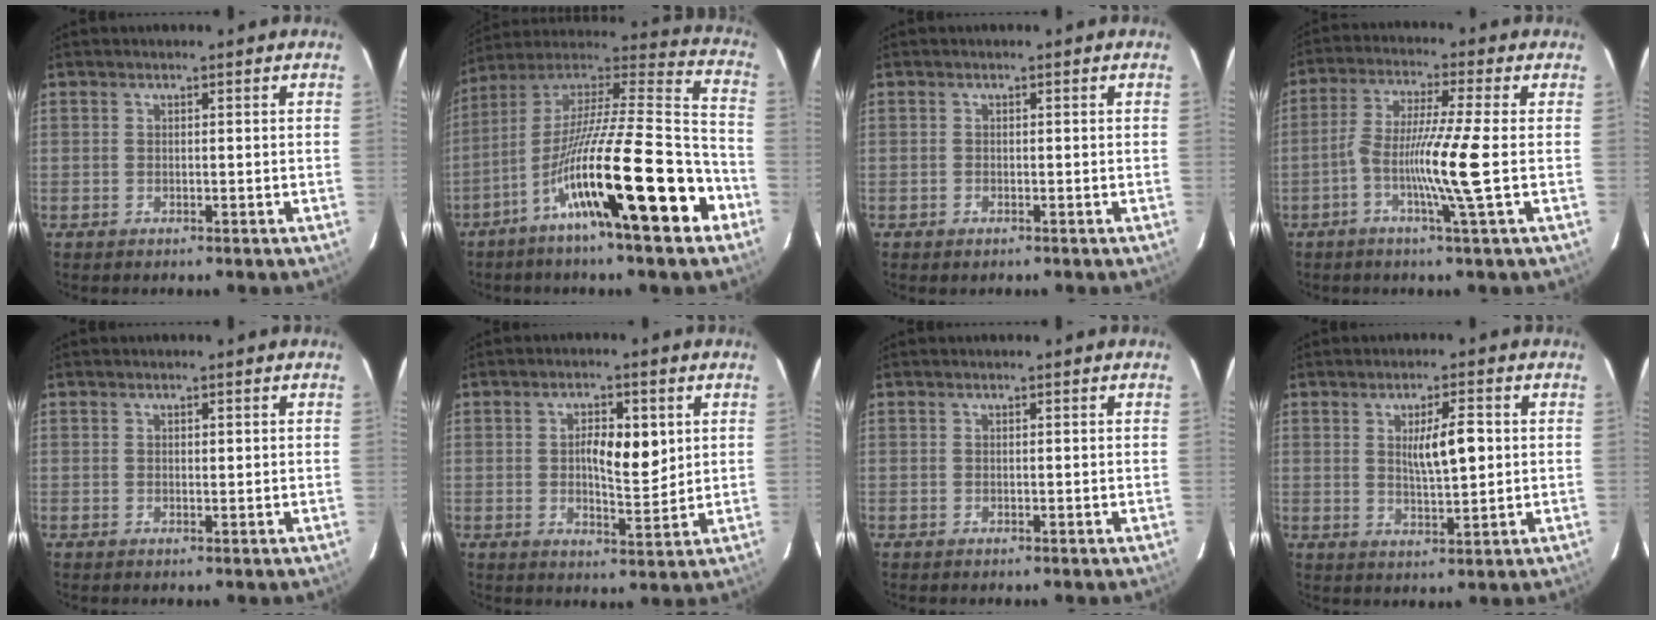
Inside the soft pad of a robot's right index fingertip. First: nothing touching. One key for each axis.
{"total": 23.6, "fx": -10.6, "fy": 1.8, "fz": 21.0, "tx": -0.344, "ty": -0.020, "tz": -0.182}
{"total": 0.6, "fx": -0.4, "fy": 0.3, "fz": 0.2, "tx": -0.008, "ty": 0.001, "tz": -0.002}
{"total": 9.0, "fx": -2.2, "fy": -1.7, "fz": 8.6, "tx": -0.167, "ty": -0.006, "tz": -0.044}
{"total": 0.6, "fx": 0.2, "fy": 0.3, "fz": 0.5, "tx": -0.007, "ty": 0.000, "tz": 0.004}
{"total": 6.7, "fx": 1.3, "fy": 2.4, "fz": 6.1, "tx": -0.097, "ty": 0.002, "tz": 0.024}
{"total": 0.0}
{"total": 6.1, "fx": 1.1, "fy": 1.2, "fz": 5.9, "tx": -0.098, "ty": 0.000, "tz": 0.023}